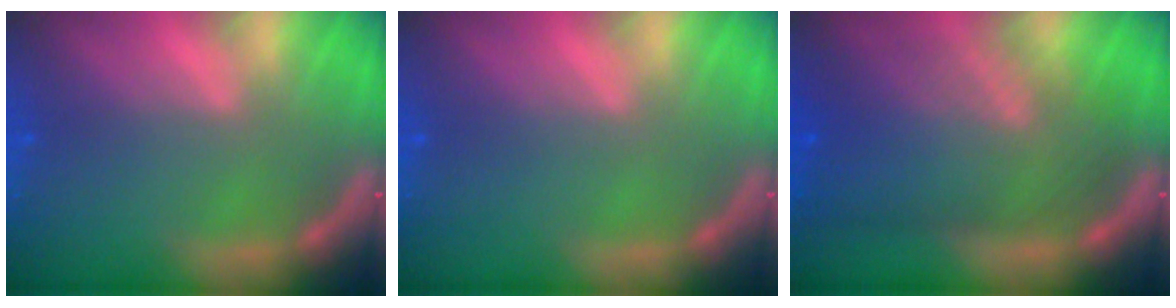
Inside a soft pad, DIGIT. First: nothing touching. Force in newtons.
{"total": 0.0}
{"total": 9.6}